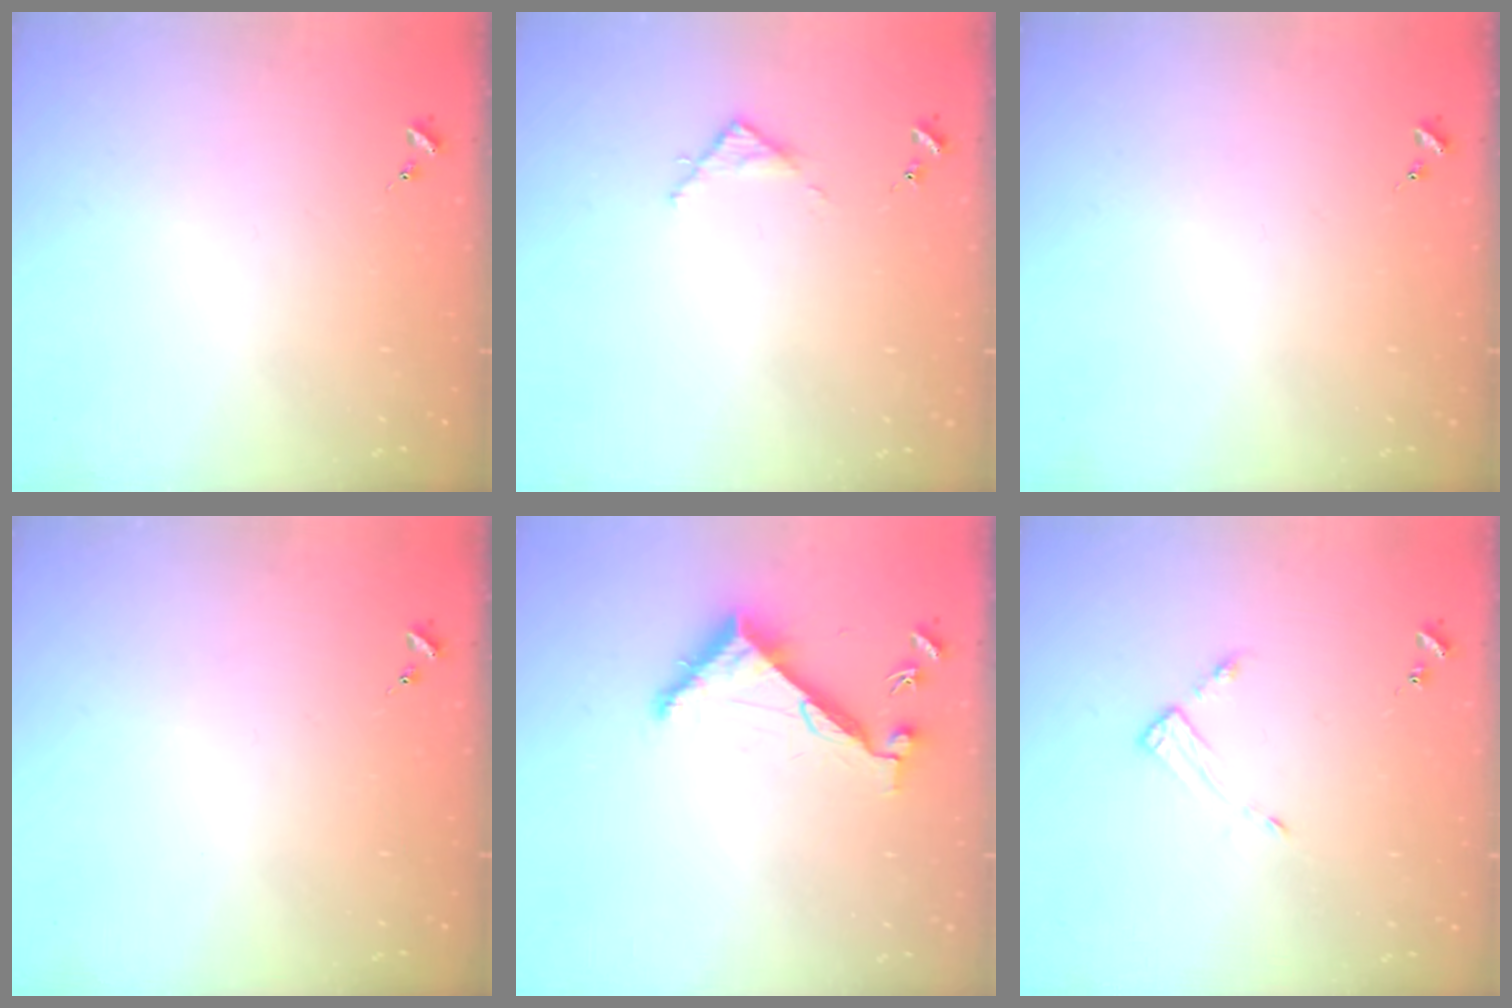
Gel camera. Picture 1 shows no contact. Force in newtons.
{"total": 2.8, "press": 2.8, "slide": 0.4}
{"total": 0.0}
{"total": 0.0}
{"total": 6.9, "press": 6.9, "slide": 0.3}
{"total": 4.6, "press": 4.6, "slide": 0.4}